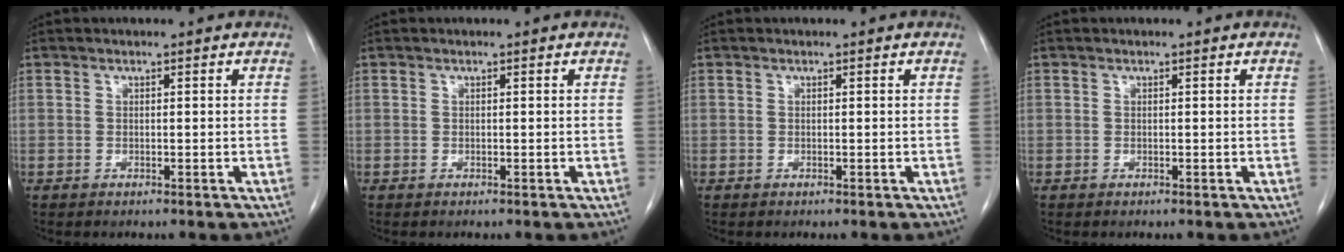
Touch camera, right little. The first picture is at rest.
{"total": 0.0}
{"total": 0.0}
{"total": 0.0}